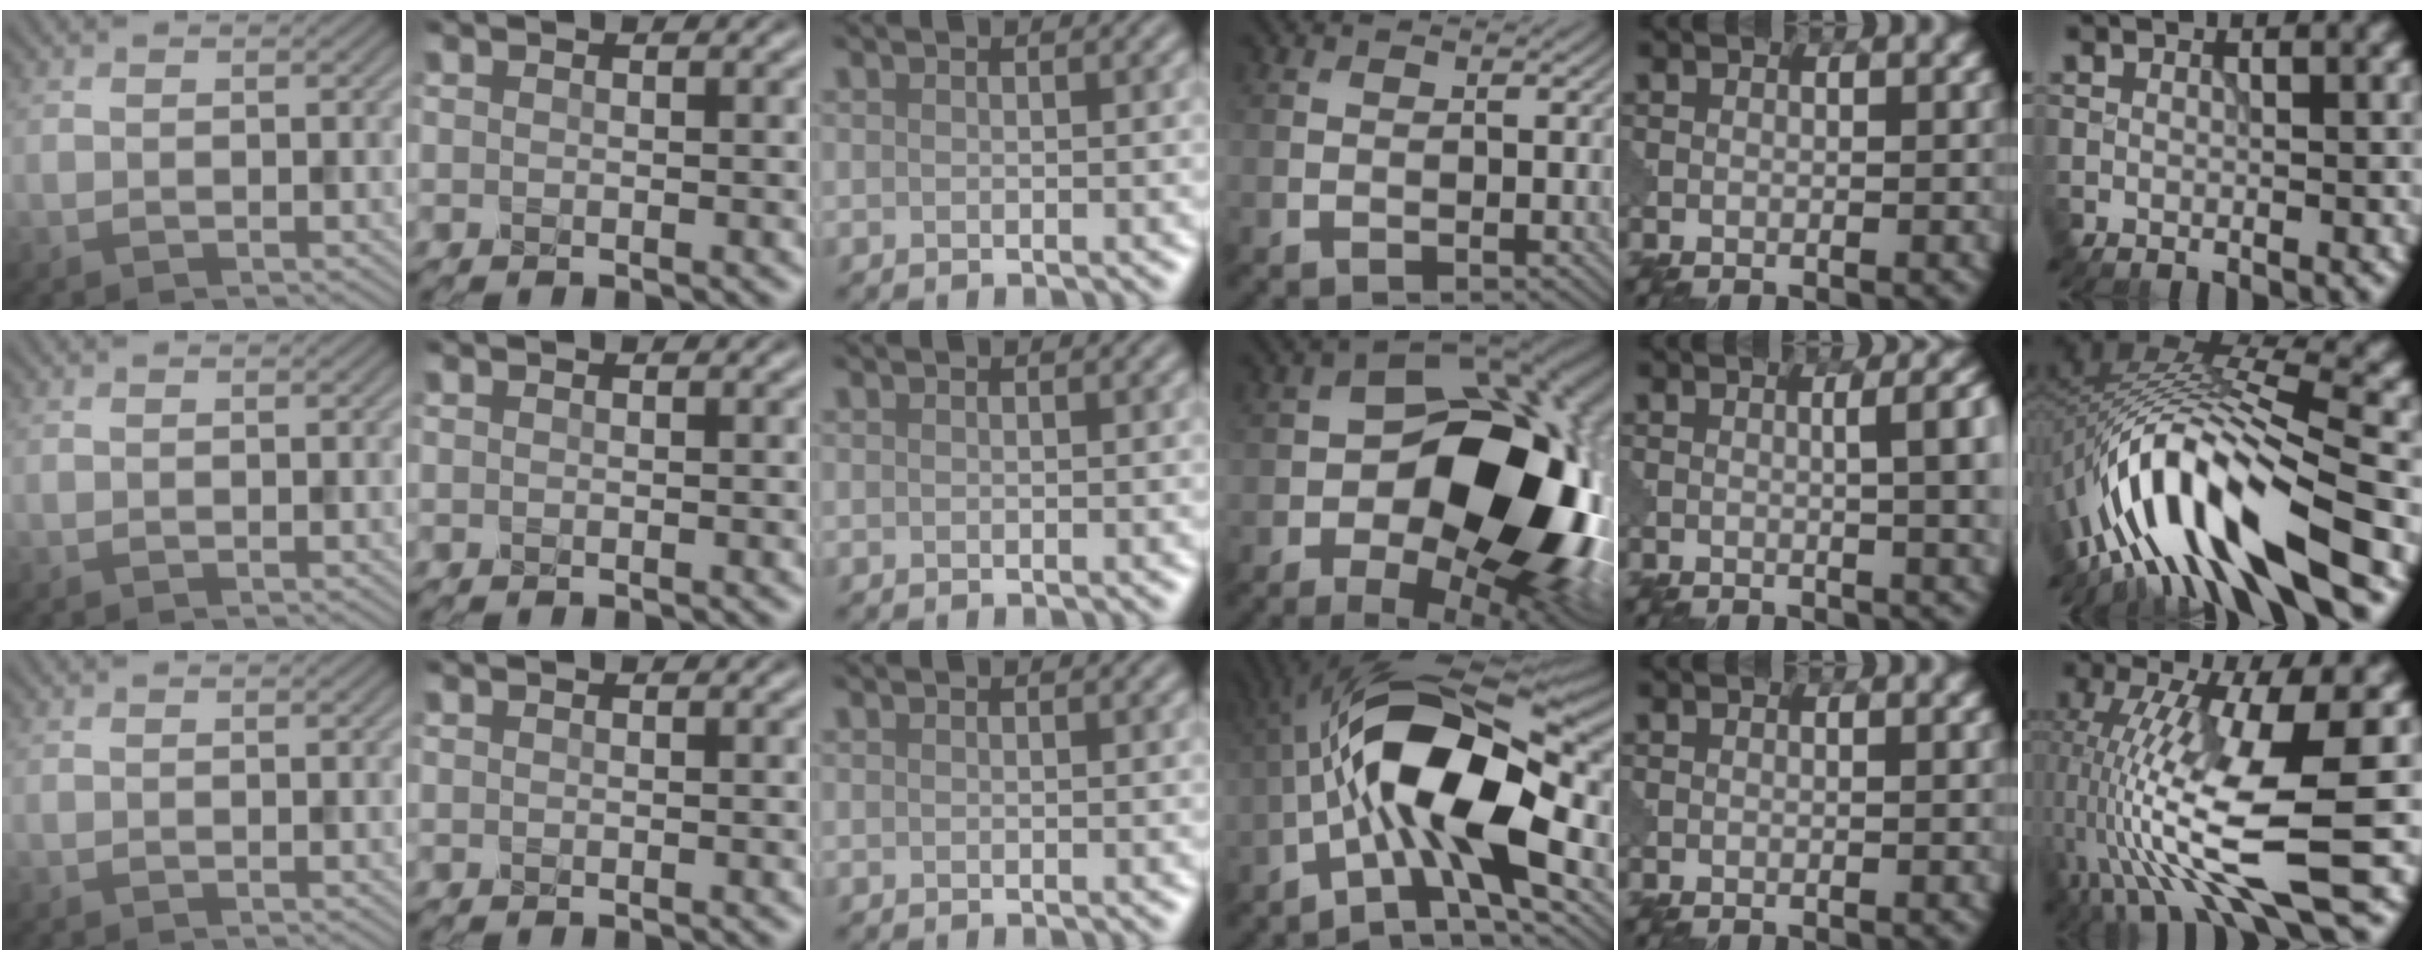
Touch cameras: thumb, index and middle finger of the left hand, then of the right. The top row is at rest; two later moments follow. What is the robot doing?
{"motion": "shake", "object": "medicine bottle"}